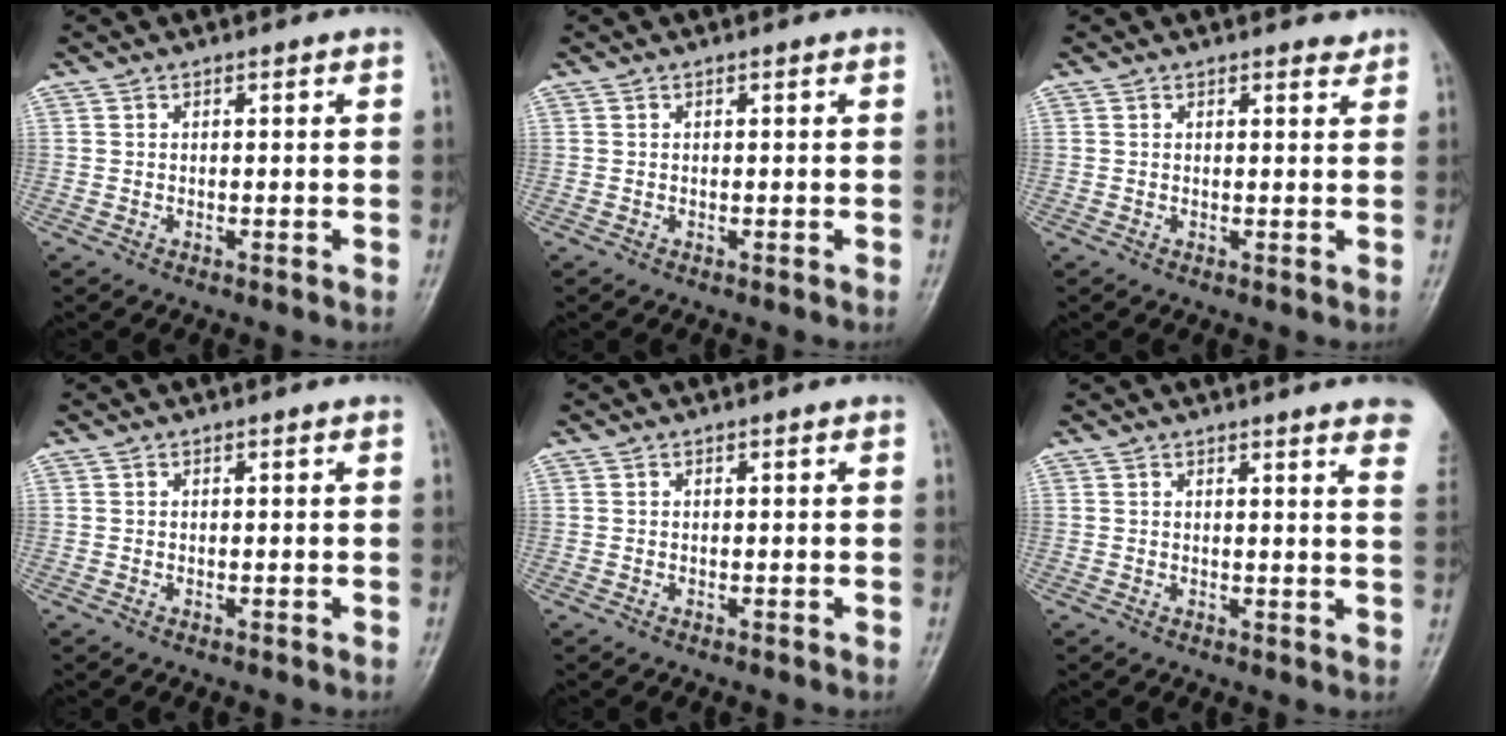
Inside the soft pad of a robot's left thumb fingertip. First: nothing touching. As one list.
[{"total": 0.0}, {"total": 1.3, "force": [1.2, 0.4, 0.4], "torque": [-0.002, -0.009, 0.013]}, {"total": 0.0}, {"total": 0.0}, {"total": 8.5, "force": [6.6, 0.8, 5.3], "torque": [-0.046, -0.019, 0.053]}]